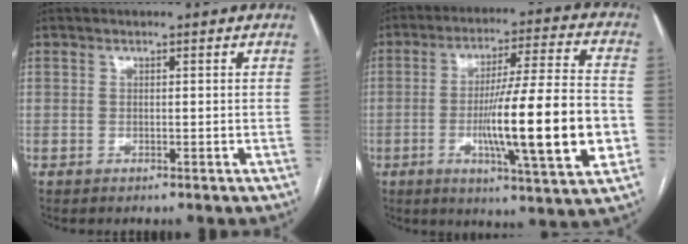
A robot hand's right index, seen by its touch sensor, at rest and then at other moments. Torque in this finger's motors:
{"motor_torque": [2.14, 0.00, 1.05, 0.21]}